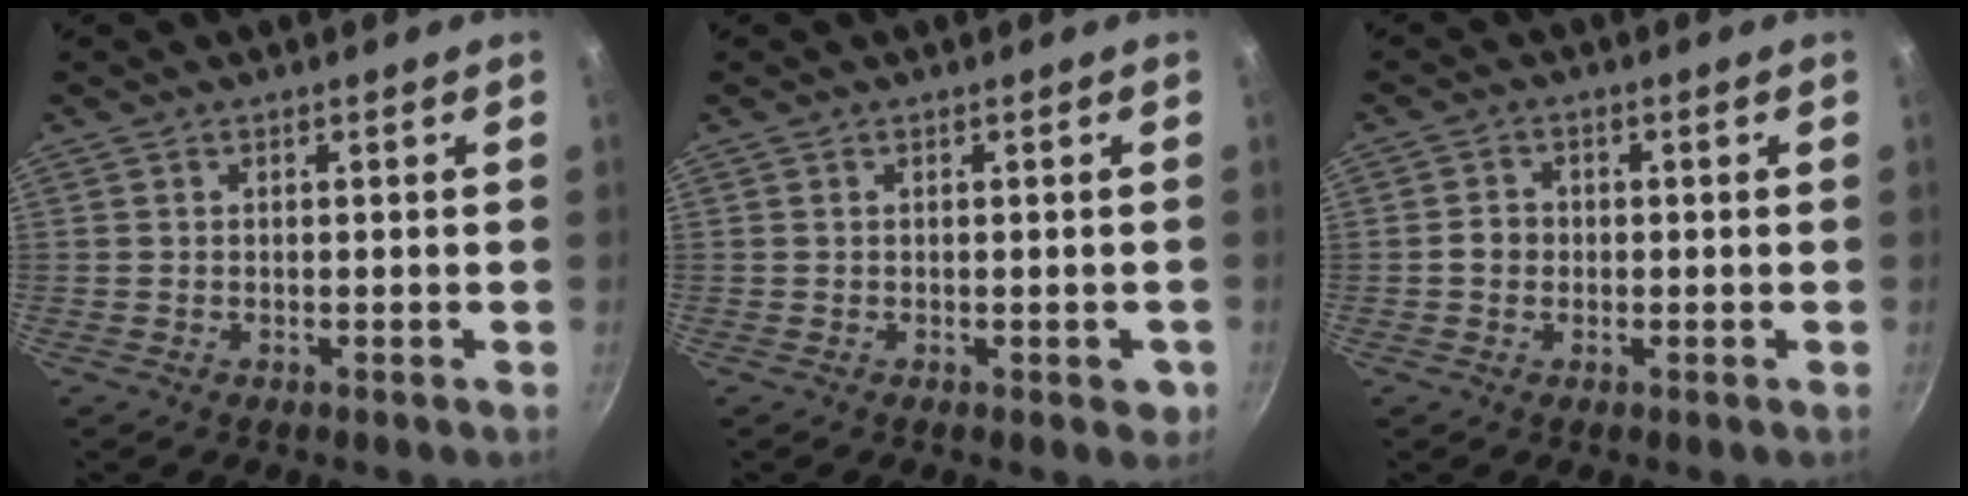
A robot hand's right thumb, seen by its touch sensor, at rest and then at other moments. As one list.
[{"total": 2.5, "force": [-0.8, 1.1, 2.1], "torque": [-0.018, -0.003, -0.011]}, {"total": 2.8, "force": [-0.5, 2.5, 1.3], "torque": [-0.009, 0.012, -0.011]}]